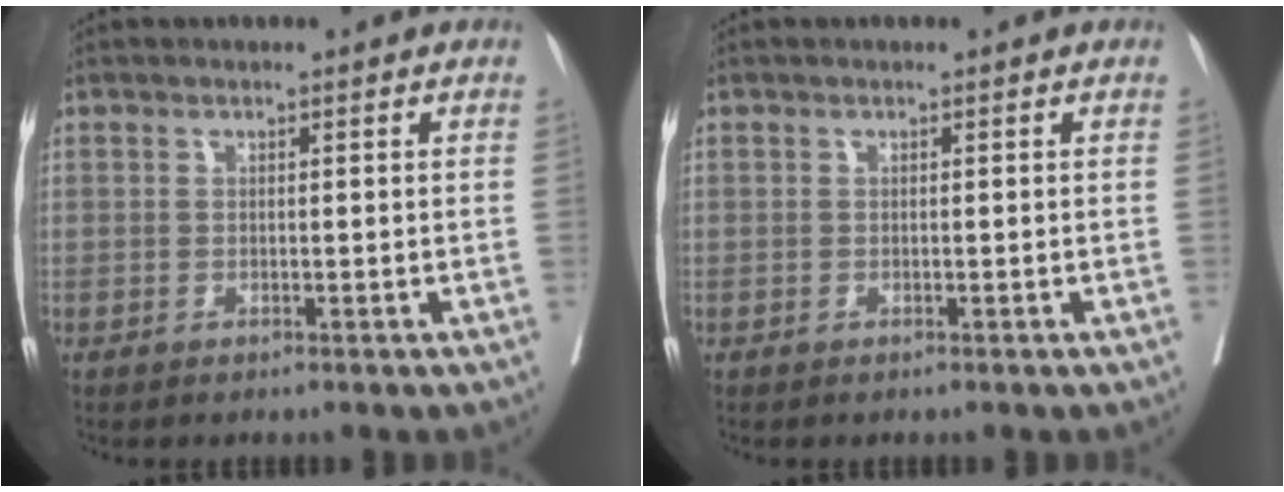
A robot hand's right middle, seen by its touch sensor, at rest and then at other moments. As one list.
[{"total": 0.0}]